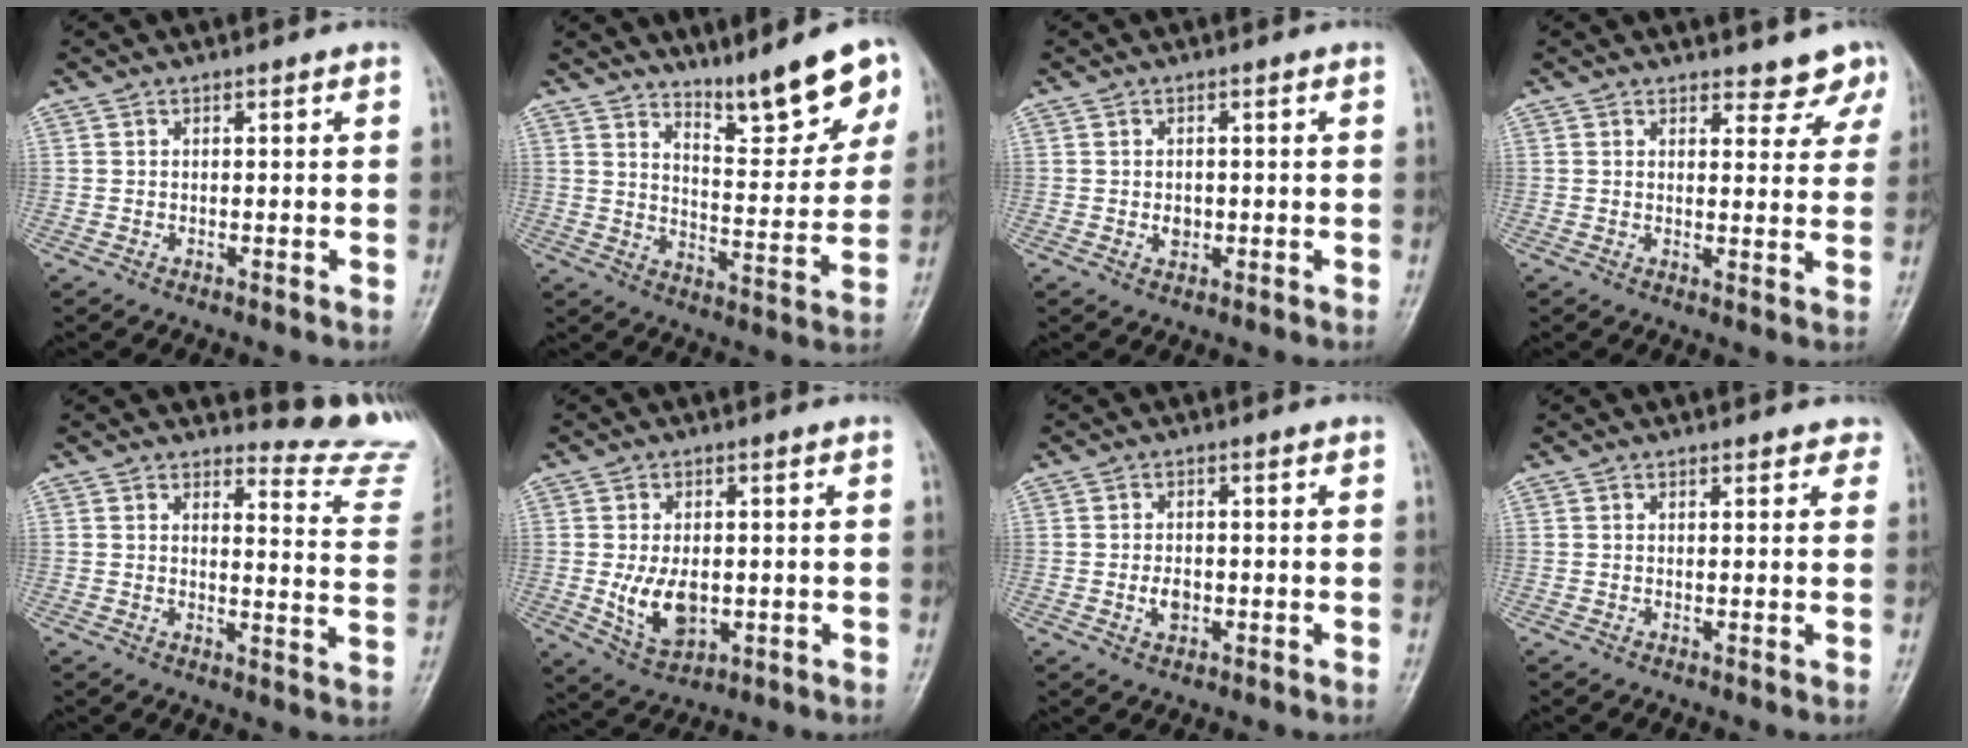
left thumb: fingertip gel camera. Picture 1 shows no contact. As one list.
[{"total": 13.1, "force": [9.5, 2.9, 8.5], "torque": [-0.089, -0.061, 0.150]}, {"total": 1.7, "force": [-0.1, 1.3, 1.1], "torque": [-0.011, 0.000, 0.003]}, {"total": 5.4, "force": [4.8, 2.2, 0.9], "torque": [0.021, -0.032, 0.043]}, {"total": 11.9, "force": [11.9, 0.6, -0.9], "torque": [0.046, -0.170, 0.111]}, {"total": 7.6, "force": [-0.5, 4.6, 6.0], "torque": [-0.097, -0.012, 0.005]}, {"total": 2.5, "force": [-0.4, 1.6, 1.8], "torque": [-0.029, 0.001, -0.006]}, {"total": 2.9, "force": [2.5, 1.2, 0.9], "torque": [0.013, -0.006, 0.016]}]